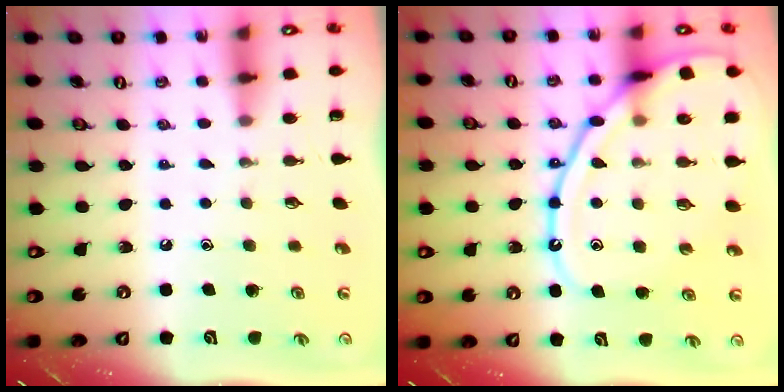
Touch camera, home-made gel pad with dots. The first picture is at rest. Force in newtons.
{"total": 14.8, "press": 14.8, "slide": 0.6}